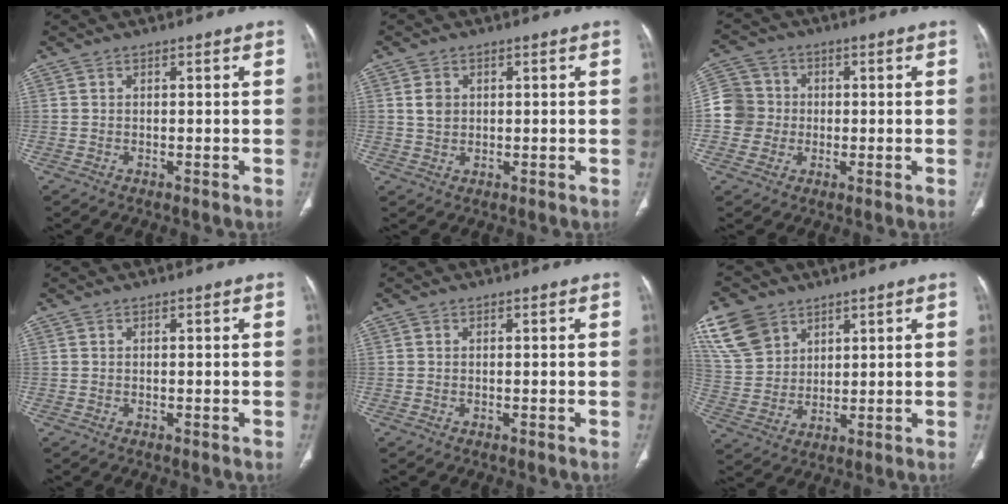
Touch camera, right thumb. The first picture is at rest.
{"total": 3.1, "force": [0.8, 2.5, 1.6], "torque": [-0.019, -0.003, 0.019]}
{"total": 8.0, "force": [-0.6, 7.8, 1.7], "torque": [-0.010, 0.016, -0.017]}
{"total": 0.0}
{"total": 0.0}
{"total": 11.8, "force": [6.8, 8.3, 4.8], "torque": [-0.082, -0.018, 0.146]}